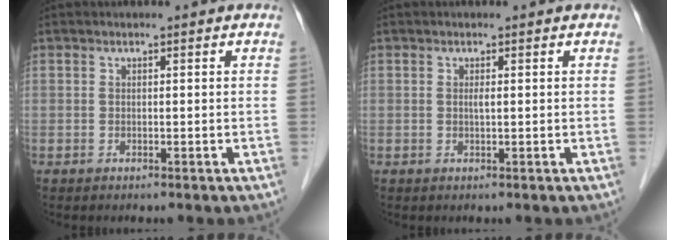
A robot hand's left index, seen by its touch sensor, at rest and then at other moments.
{"total": 0.7, "force": [0.2, 0.0, 0.7], "torque": [-0.017, 0.000, 0.002]}